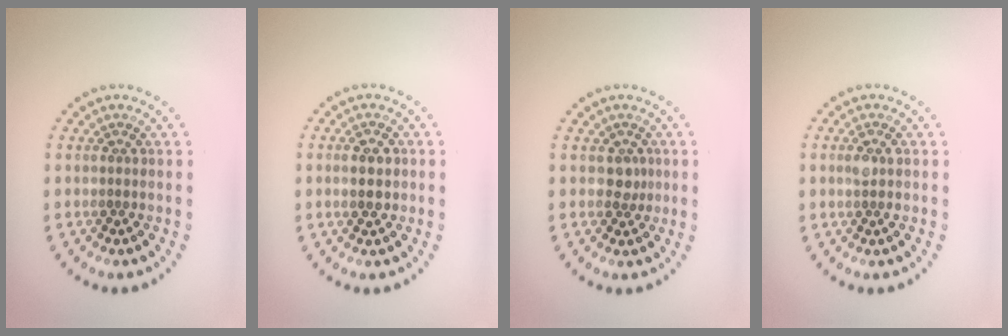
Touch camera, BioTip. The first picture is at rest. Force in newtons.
{"total": 2.2, "press": 2.2, "slide": 0.4}
{"total": 1.4, "press": 1.0, "slide": 0.9}
{"total": 1.3, "press": 1.2, "slide": 0.5}